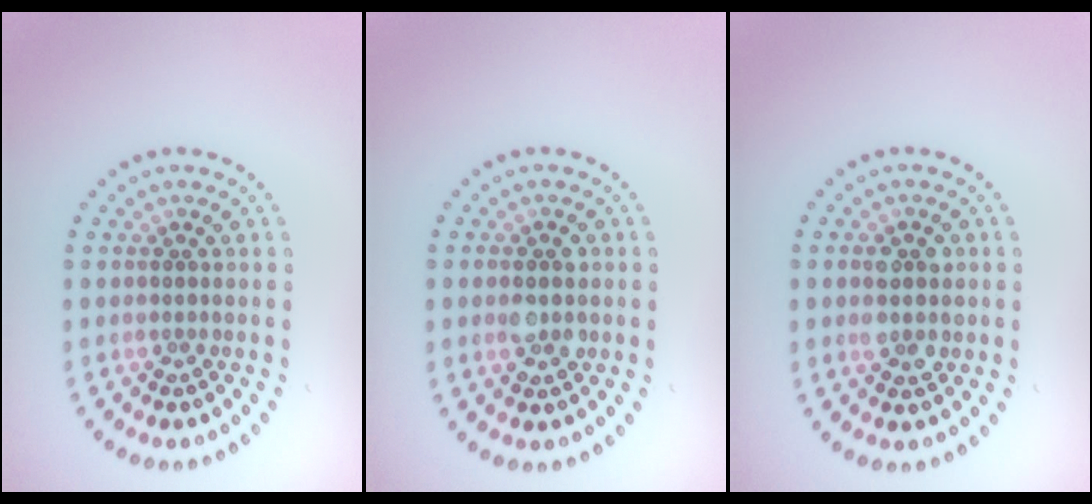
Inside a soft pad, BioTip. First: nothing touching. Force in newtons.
{"total": 2.8, "press": 2.8, "slide": 0.2}
{"total": 2.9, "press": 2.9, "slide": 0.3}